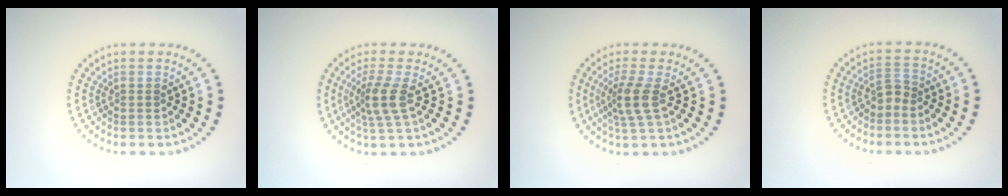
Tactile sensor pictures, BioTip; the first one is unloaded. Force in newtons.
{"total": 2.7, "press": 2.0, "slide": 1.9}
{"total": 2.7, "press": 2.1, "slide": 1.8}
{"total": 1.5, "press": 1.1, "slide": 1.0}